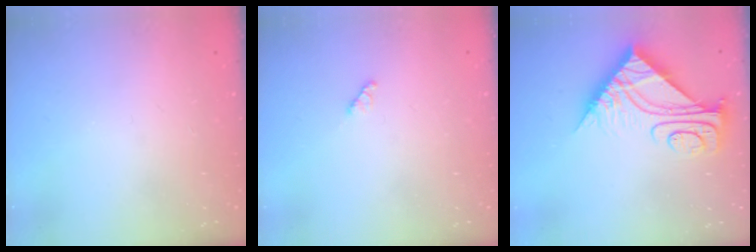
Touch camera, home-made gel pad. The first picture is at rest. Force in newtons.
{"total": 2.9, "press": 2.9, "slide": 0.3}
{"total": 9.9, "press": 9.9, "slide": 0.9}